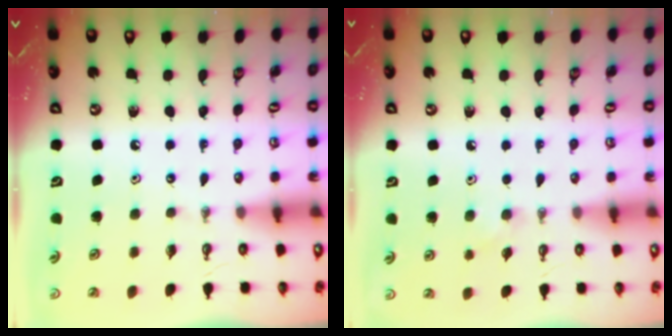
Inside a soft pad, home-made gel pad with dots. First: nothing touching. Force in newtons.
{"total": 6.7, "press": 5.8, "slide": 3.4}